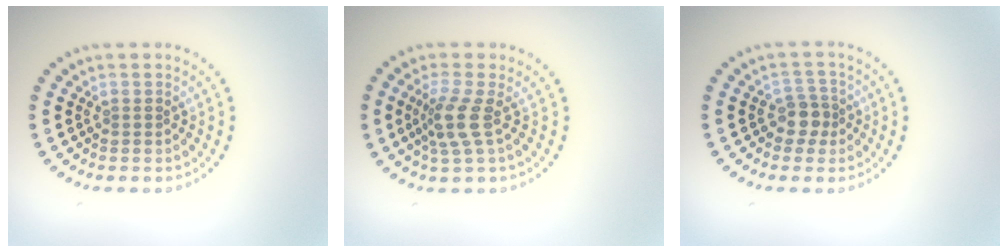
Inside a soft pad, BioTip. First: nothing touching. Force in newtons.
{"total": 2.7, "press": 2.1, "slide": 1.8}
{"total": 2.0, "press": 1.7, "slide": 1.1}